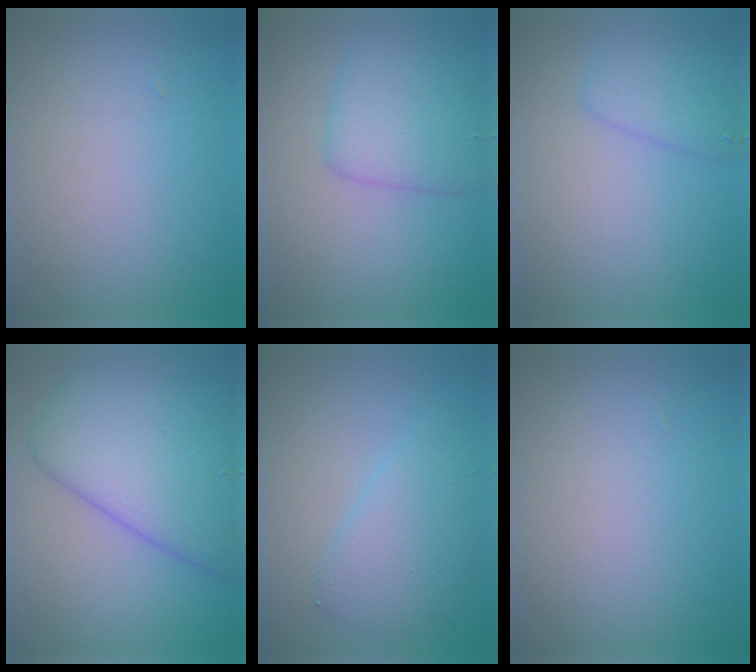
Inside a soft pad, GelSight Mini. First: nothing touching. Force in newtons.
{"total": 4.3, "press": 4.3, "slide": 0.0}
{"total": 2.6, "press": 2.5, "slide": 0.2}
{"total": 9.9, "press": 9.9, "slide": 0.3}
{"total": 3.7, "press": 3.7, "slide": 0.2}
{"total": 0.0}